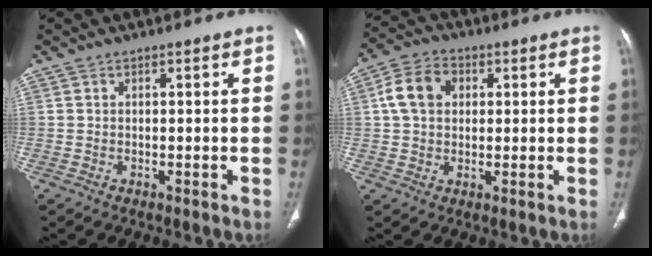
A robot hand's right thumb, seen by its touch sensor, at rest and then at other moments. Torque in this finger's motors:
{"motor_torque": [0.33, 0.61, 0.91, 0.14, 0.08]}